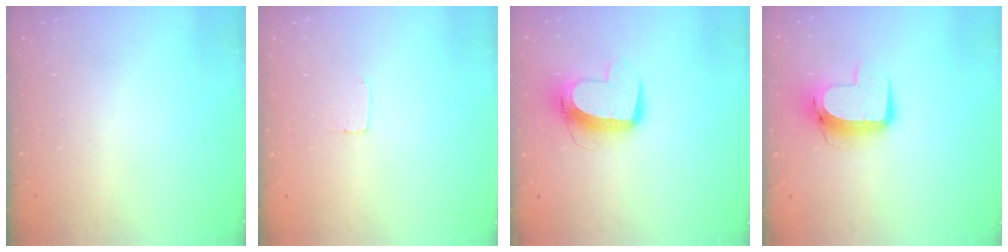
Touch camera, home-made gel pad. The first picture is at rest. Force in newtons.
{"total": 1.7, "press": 1.7, "slide": 0.1}
{"total": 11.7, "press": 11.6, "slide": 1.5}
{"total": 10.4, "press": 10.4, "slide": 1.1}